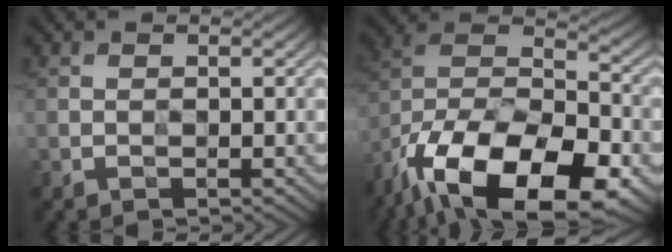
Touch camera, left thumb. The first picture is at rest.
{"total": 21.2, "force": [-13.6, 10.0, 12.8], "torque": [-0.243, -0.049, -0.203]}